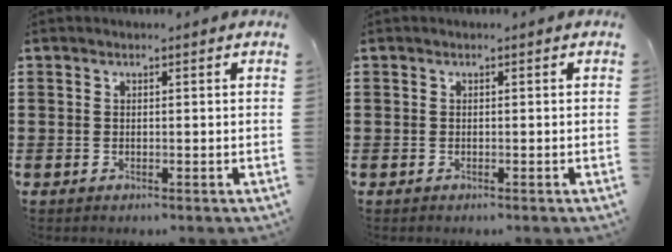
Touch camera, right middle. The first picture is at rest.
{"total": 0.0}